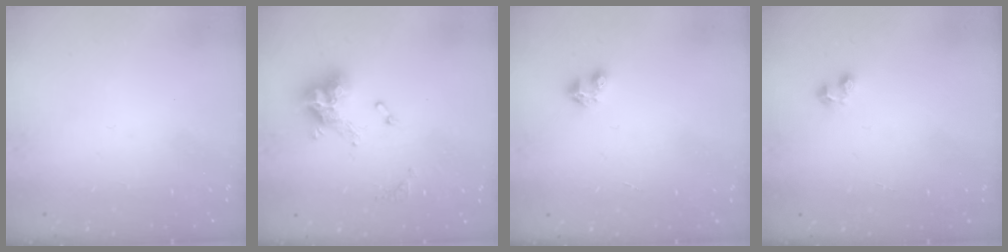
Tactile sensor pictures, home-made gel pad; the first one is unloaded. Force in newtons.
{"total": 11.0, "press": 10.9, "slide": 0.8}
{"total": 3.0, "press": 2.9, "slide": 0.3}
{"total": 1.7, "press": 1.6, "slide": 0.6}